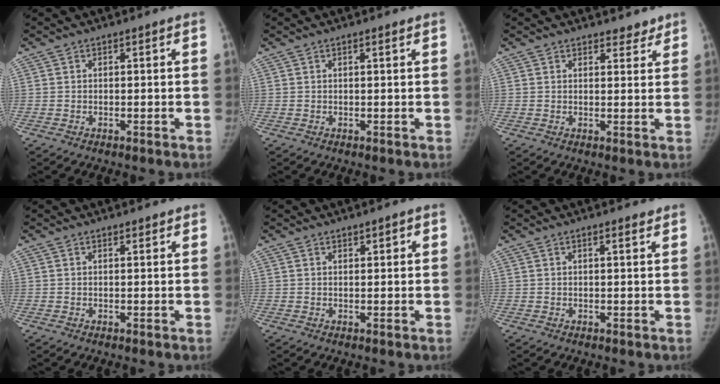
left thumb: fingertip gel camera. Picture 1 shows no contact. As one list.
[{"total": 0.6, "force": [0.4, 0.1, 0.5], "torque": [-0.008, 0.000, 0.005]}, {"total": 2.7, "force": [2.3, 1.4, 0.5], "torque": [0.017, -0.015, 0.027]}, {"total": 0.8, "force": [0.7, 0.4, 0.2], "torque": [-0.002, -0.005, 0.008]}, {"total": 1.5, "force": [0.8, 0.7, 1.0], "torque": [-0.007, -0.002, 0.011]}, {"total": 1.2, "force": [0.8, 0.3, 0.8], "torque": [-0.013, -0.004, 0.013]}]